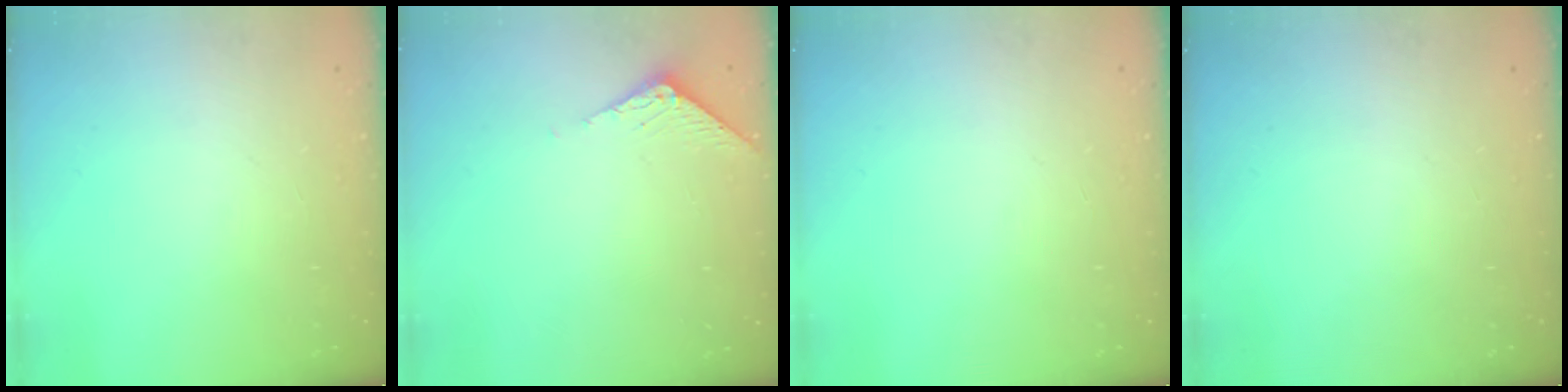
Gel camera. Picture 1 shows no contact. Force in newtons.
{"total": 3.4, "press": 3.4, "slide": 0.2}
{"total": 0.0}
{"total": 0.0}